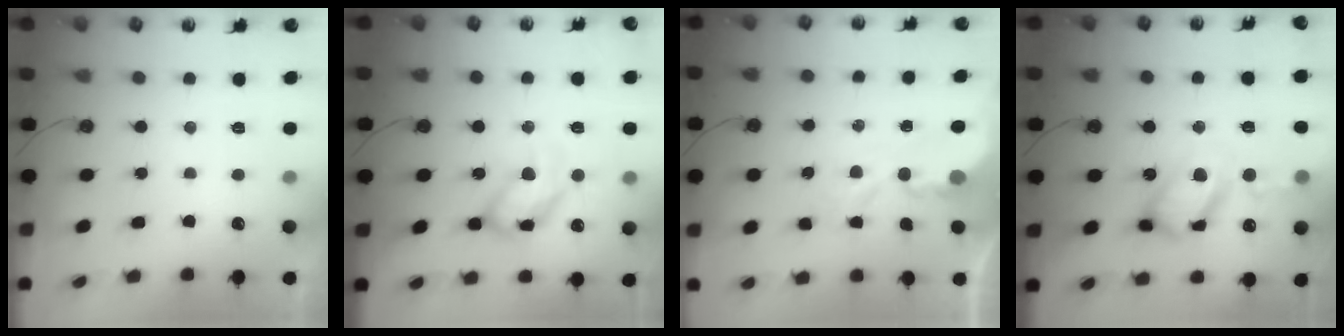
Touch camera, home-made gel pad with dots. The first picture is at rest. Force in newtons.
{"total": 16.5, "press": 16.4, "slide": 2.1}
{"total": 3.9, "press": 3.9, "slide": 0.1}
{"total": 18.3, "press": 18.3, "slide": 1.1}